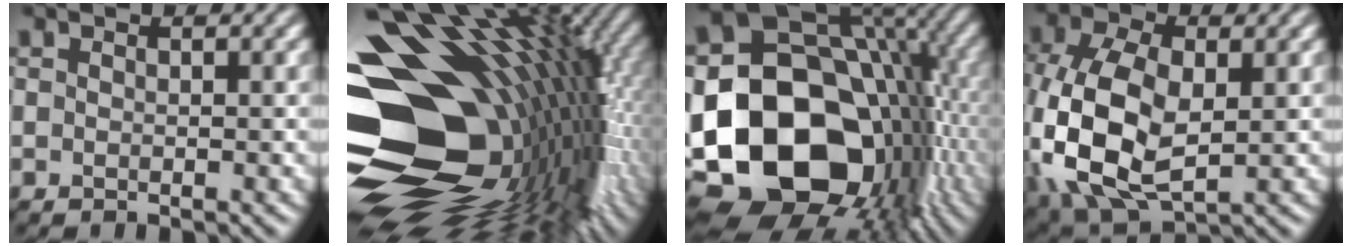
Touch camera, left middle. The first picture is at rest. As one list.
[{"total": 20.7, "force": [-1.8, 13.0, 16.0], "torque": [-0.264, -0.004, -0.039]}, {"total": 20.7, "force": [-3.4, 16.0, 12.7], "torque": [-0.254, -0.030, -0.032]}, {"total": 11.5, "force": [-1.4, 7.1, 9.0], "torque": [-0.221, -0.015, -0.025]}]